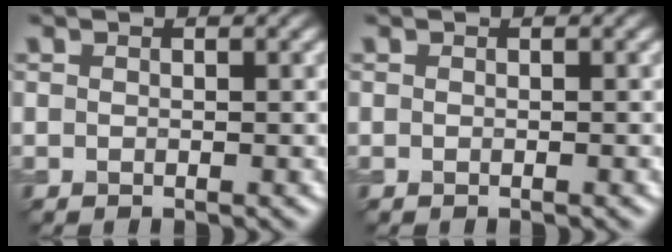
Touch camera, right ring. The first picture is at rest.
{"total": 0.0}